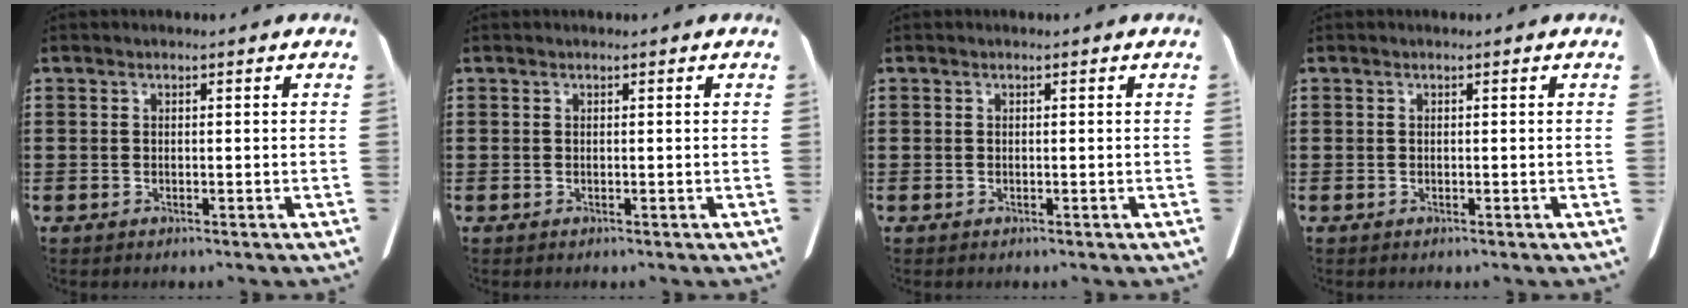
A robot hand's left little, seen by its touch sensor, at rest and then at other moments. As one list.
[{"total": 0.0}, {"total": 0.0}, {"total": 0.0}]